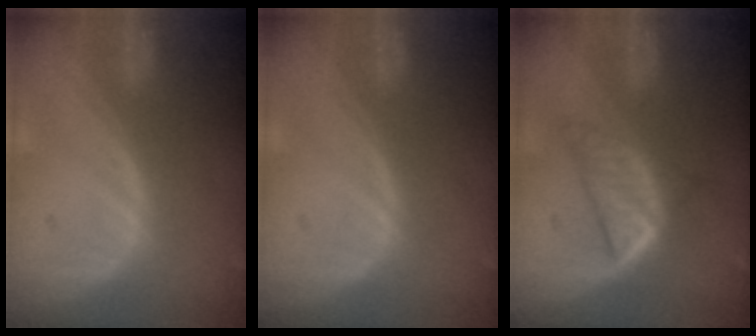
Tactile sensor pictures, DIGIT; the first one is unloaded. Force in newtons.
{"total": 0.0}
{"total": 6.1, "press": 5.4, "slide": 2.9}